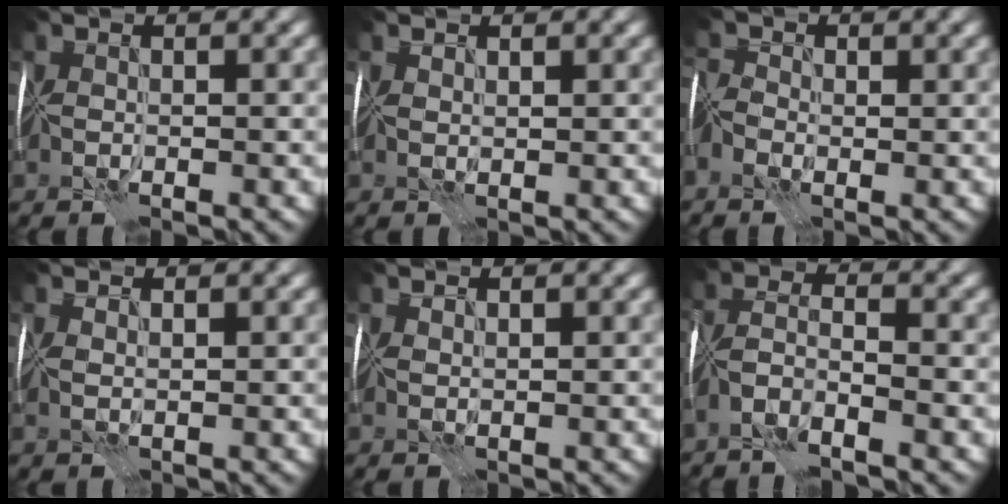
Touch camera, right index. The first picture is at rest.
{"total": 1.2, "force": [1.1, 0.3, 0.1], "torque": [-0.004, 0.005, 0.019]}
{"total": 3.2, "force": [-1.2, 2.1, 2.1], "torque": [-0.044, 0.002, -0.030]}
{"total": 1.1, "force": [1.0, 0.2, 0.4], "torque": [-0.010, 0.004, 0.019]}
{"total": 1.2, "force": [1.2, 0.2, 0.1], "torque": [-0.004, 0.005, 0.022]}
{"total": 2.9, "force": [-2.0, 0.4, 2.0], "torque": [-0.044, 0.006, -0.052]}